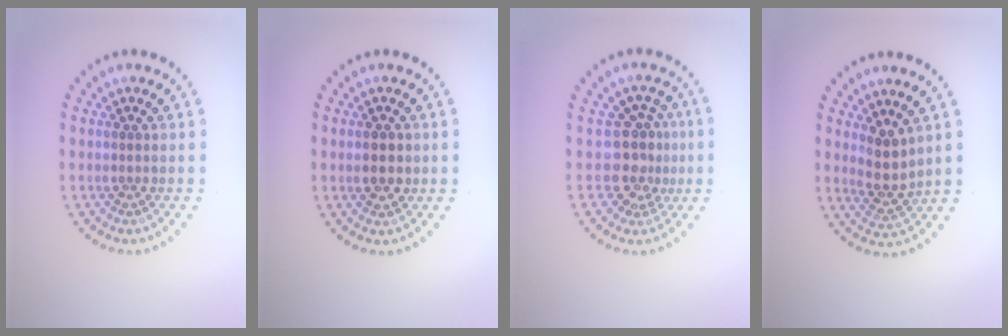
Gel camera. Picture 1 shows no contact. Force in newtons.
{"total": 1.7, "press": 1.7, "slide": 0.1}
{"total": 3.3, "press": 2.6, "slide": 2.0}
{"total": 2.7, "press": 2.3, "slide": 1.5}